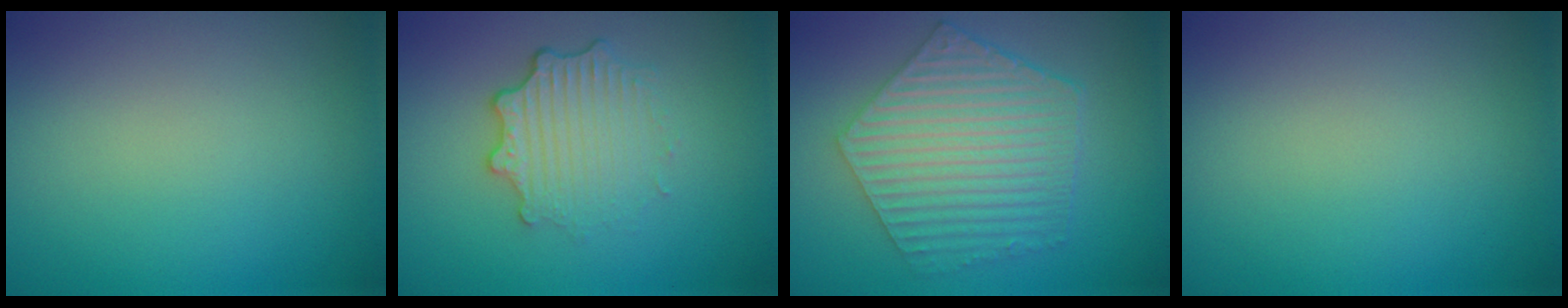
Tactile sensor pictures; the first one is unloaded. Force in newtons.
{"total": 3.4, "press": 2.6, "slide": 2.1}
{"total": 6.2, "press": 4.5, "slide": 4.2}
{"total": 0.0}